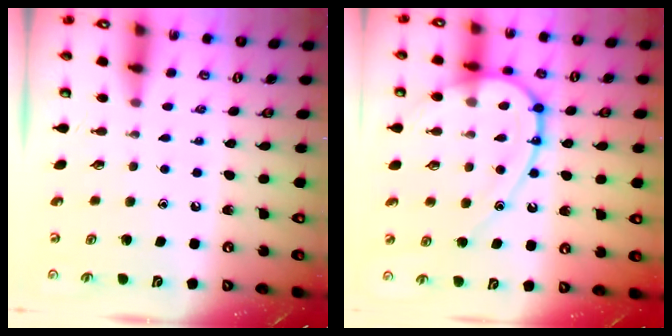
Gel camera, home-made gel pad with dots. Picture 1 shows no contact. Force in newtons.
{"total": 15.4, "press": 15.3, "slide": 1.8}